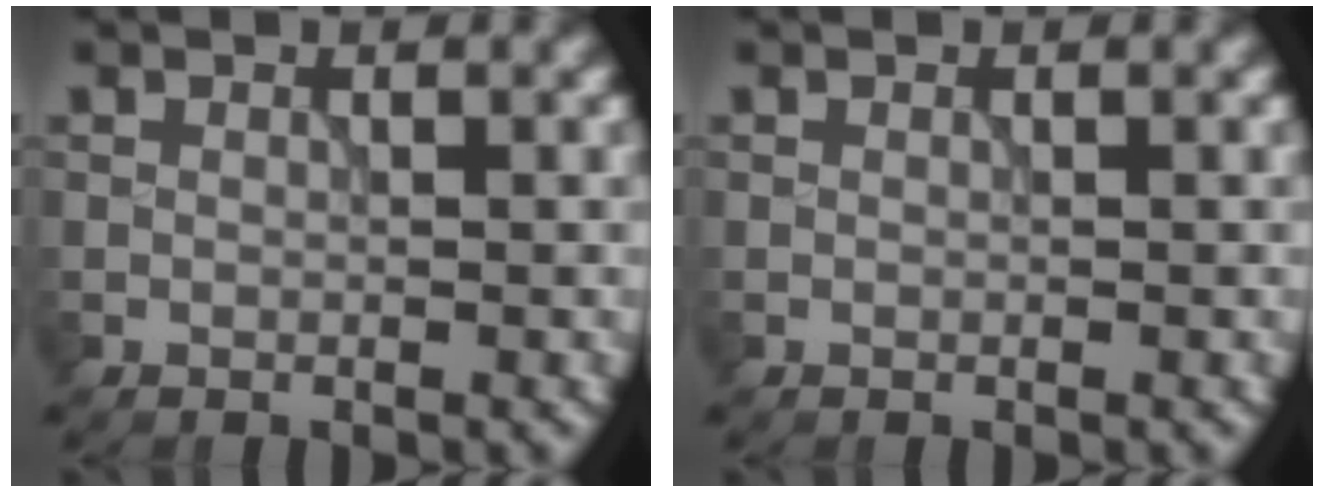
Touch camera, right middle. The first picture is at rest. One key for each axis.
{"total": 0.0}